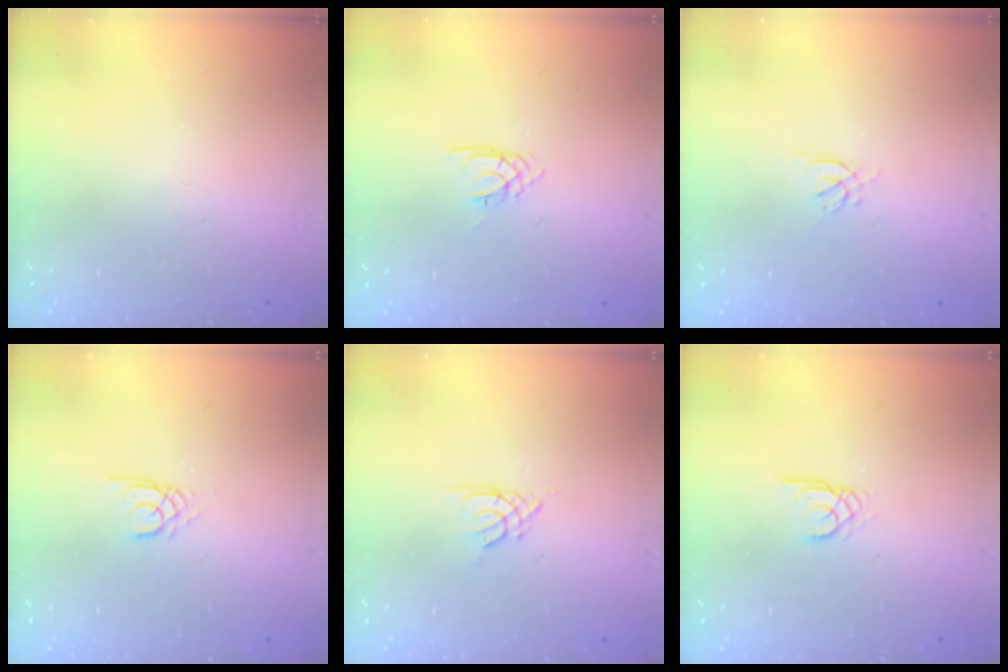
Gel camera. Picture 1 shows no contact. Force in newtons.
{"total": 1.4, "press": 1.3, "slide": 0.3}
{"total": 1.5, "press": 1.4, "slide": 0.6}
{"total": 2.2, "press": 2.2, "slide": 0.2}
{"total": 2.6, "press": 2.6, "slide": 0.3}
{"total": 1.8, "press": 1.8, "slide": 0.2}